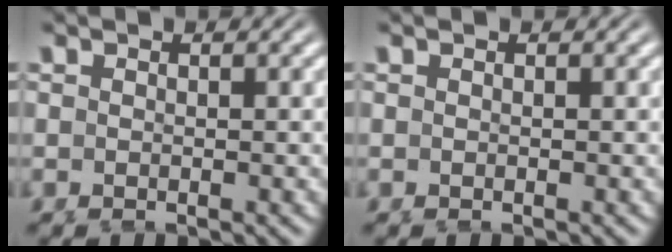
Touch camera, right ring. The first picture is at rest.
{"total": 0.0}